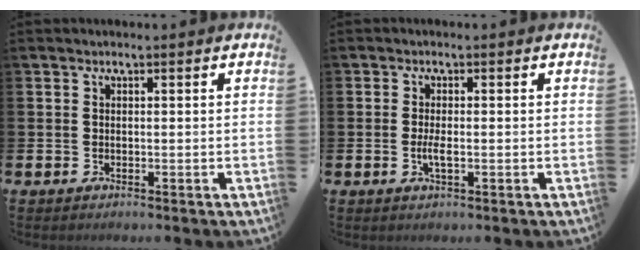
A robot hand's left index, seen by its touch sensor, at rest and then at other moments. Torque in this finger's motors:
{"motor_torque": [0.47, 0.12, 0.06, 0.10]}